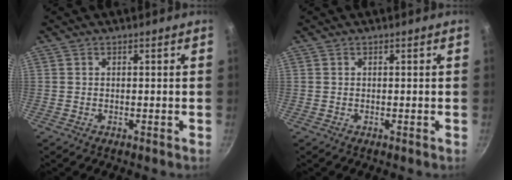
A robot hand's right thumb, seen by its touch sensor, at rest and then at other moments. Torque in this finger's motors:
{"motor_torque": [0.00, 0.00, 0.00, 0.00, 0.00]}